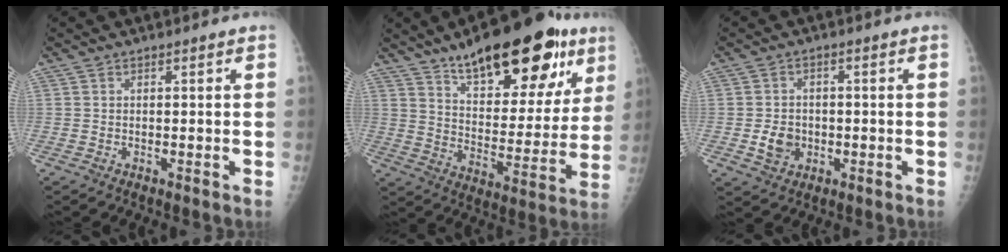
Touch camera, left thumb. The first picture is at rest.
{"total": 25.4, "force": [15.3, 10.0, 17.7], "torque": [-0.218, -0.044, 0.233]}
{"total": 4.9, "force": [-1.0, 4.1, 2.5], "torque": [-0.028, 0.005, -0.014]}